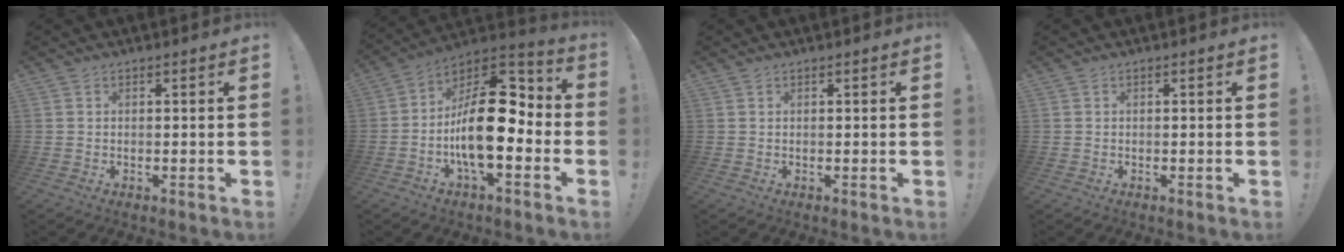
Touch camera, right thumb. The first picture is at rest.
{"total": 20.6, "force": [-3.2, 9.9, 17.8], "torque": [-0.305, 0.021, -0.046]}
{"total": 0.0}
{"total": 0.0}